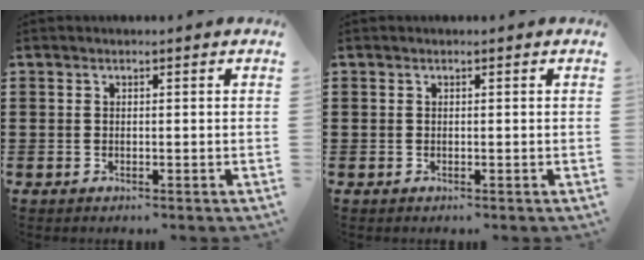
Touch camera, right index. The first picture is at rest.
{"total": 0.0}